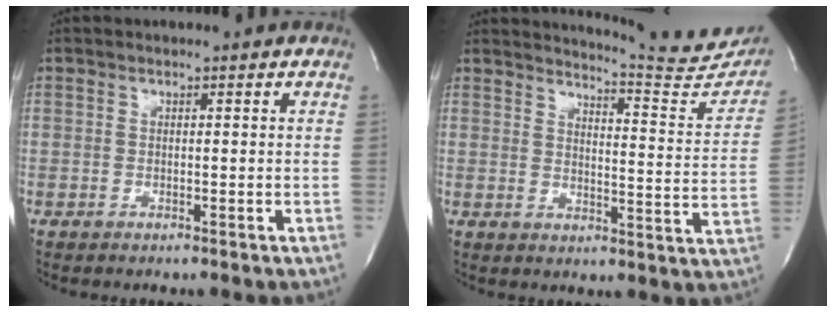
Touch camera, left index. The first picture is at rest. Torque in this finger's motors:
{"motor_torque": [-0.05, -0.13, 0.00, 0.00]}